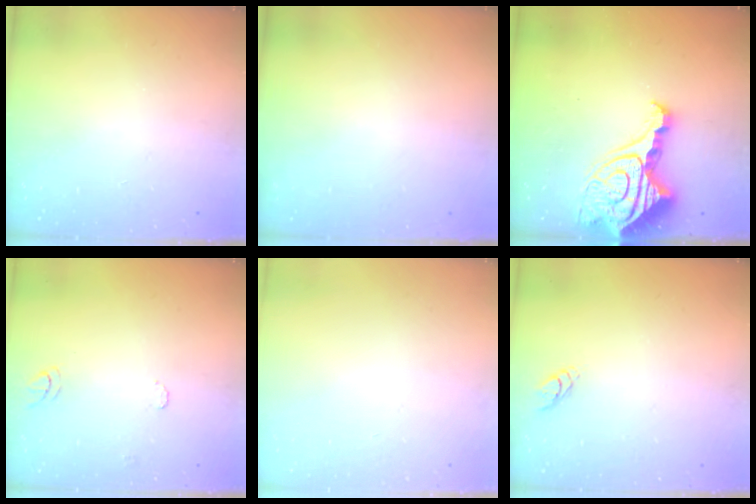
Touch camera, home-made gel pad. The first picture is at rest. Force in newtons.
{"total": 0.0}
{"total": 20.3, "press": 20.2, "slide": 1.9}
{"total": 5.4, "press": 5.4, "slide": 0.6}
{"total": 0.0}
{"total": 2.8, "press": 2.8, "slide": 0.3}